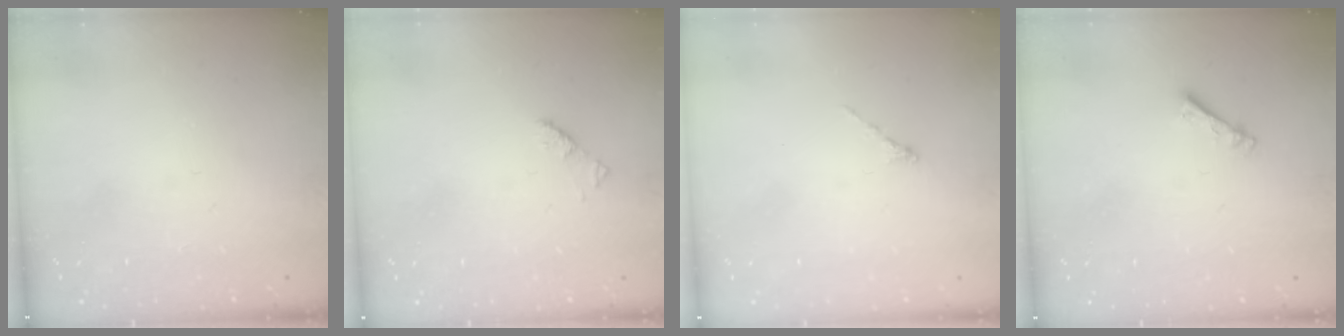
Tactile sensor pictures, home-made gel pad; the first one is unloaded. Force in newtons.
{"total": 1.9, "press": 1.9, "slide": 0.3}
{"total": 0.0}
{"total": 2.7, "press": 2.7, "slide": 0.4}